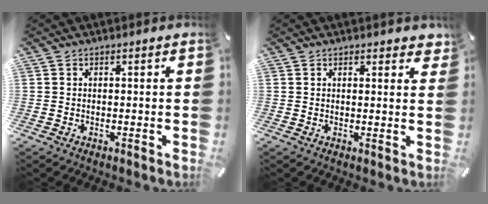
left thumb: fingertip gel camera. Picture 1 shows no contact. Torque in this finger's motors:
{"motor_torque": [0.09, -0.24, -0.08, 0.02, -0.02]}